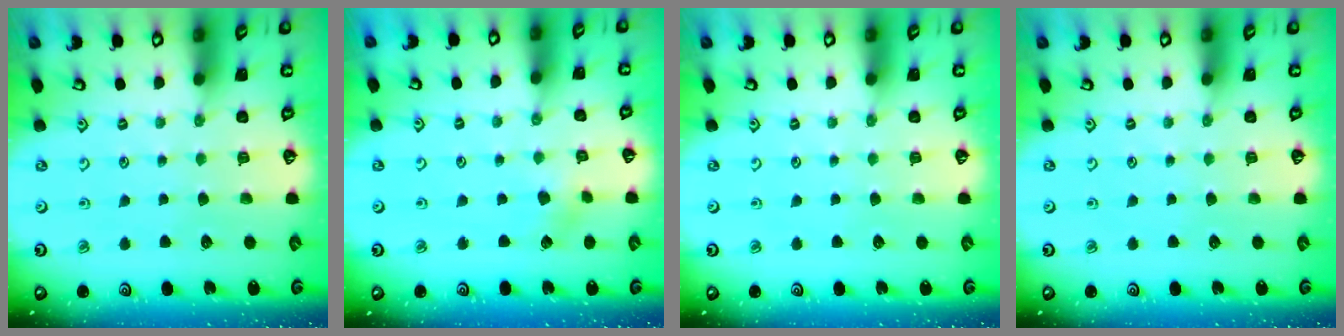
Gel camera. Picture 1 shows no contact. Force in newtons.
{"total": 2.7, "press": 2.7, "slide": 0.4}
{"total": 0.0}
{"total": 0.0}